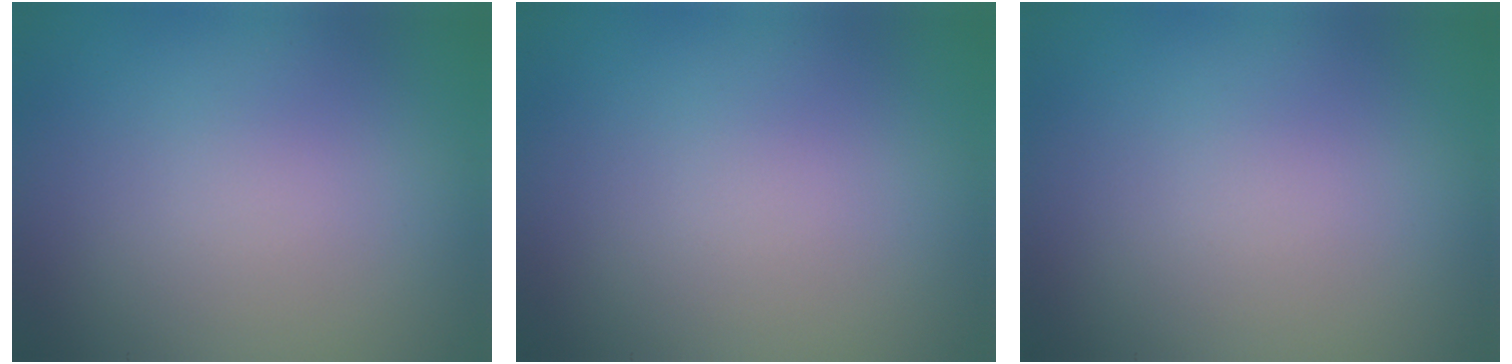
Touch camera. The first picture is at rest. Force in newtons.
{"total": 0.0}
{"total": 0.0}